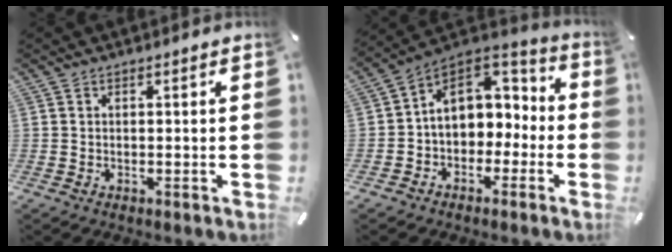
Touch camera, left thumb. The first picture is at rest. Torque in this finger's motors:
{"motor_torque": [-0.10, 1.45, 0.41, -0.03, 0.40]}